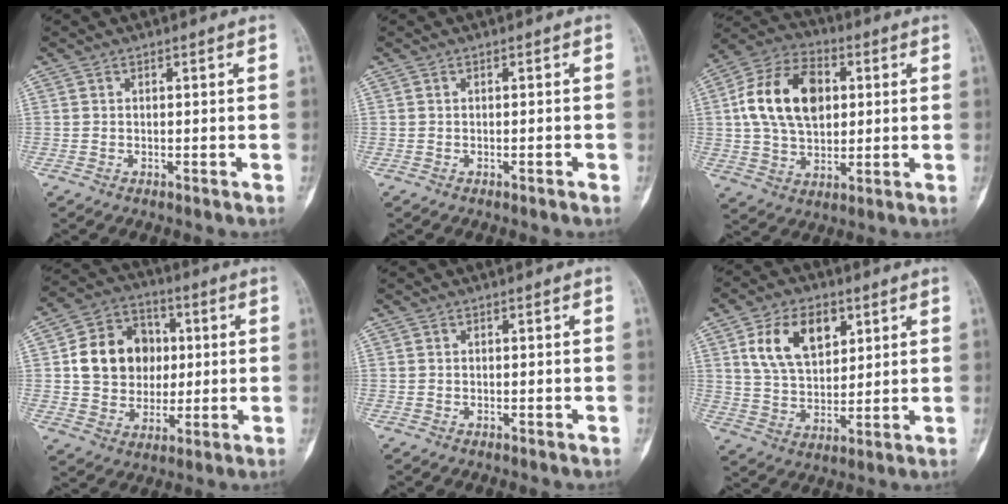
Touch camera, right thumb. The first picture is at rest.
{"total": 0.6, "force": [-0.3, 0.1, 0.5], "torque": [-0.013, 0.002, -0.002]}
{"total": 16.8, "force": [2.9, 11.1, 12.2], "torque": [-0.198, 0.011, 0.048]}
{"total": 14.9, "force": [1.9, 12.5, 7.9], "torque": [-0.098, 0.012, 0.035]}
{"total": 0.0}
{"total": 12.9, "force": [5.2, 7.9, 8.7], "torque": [-0.130, -0.014, 0.101]}